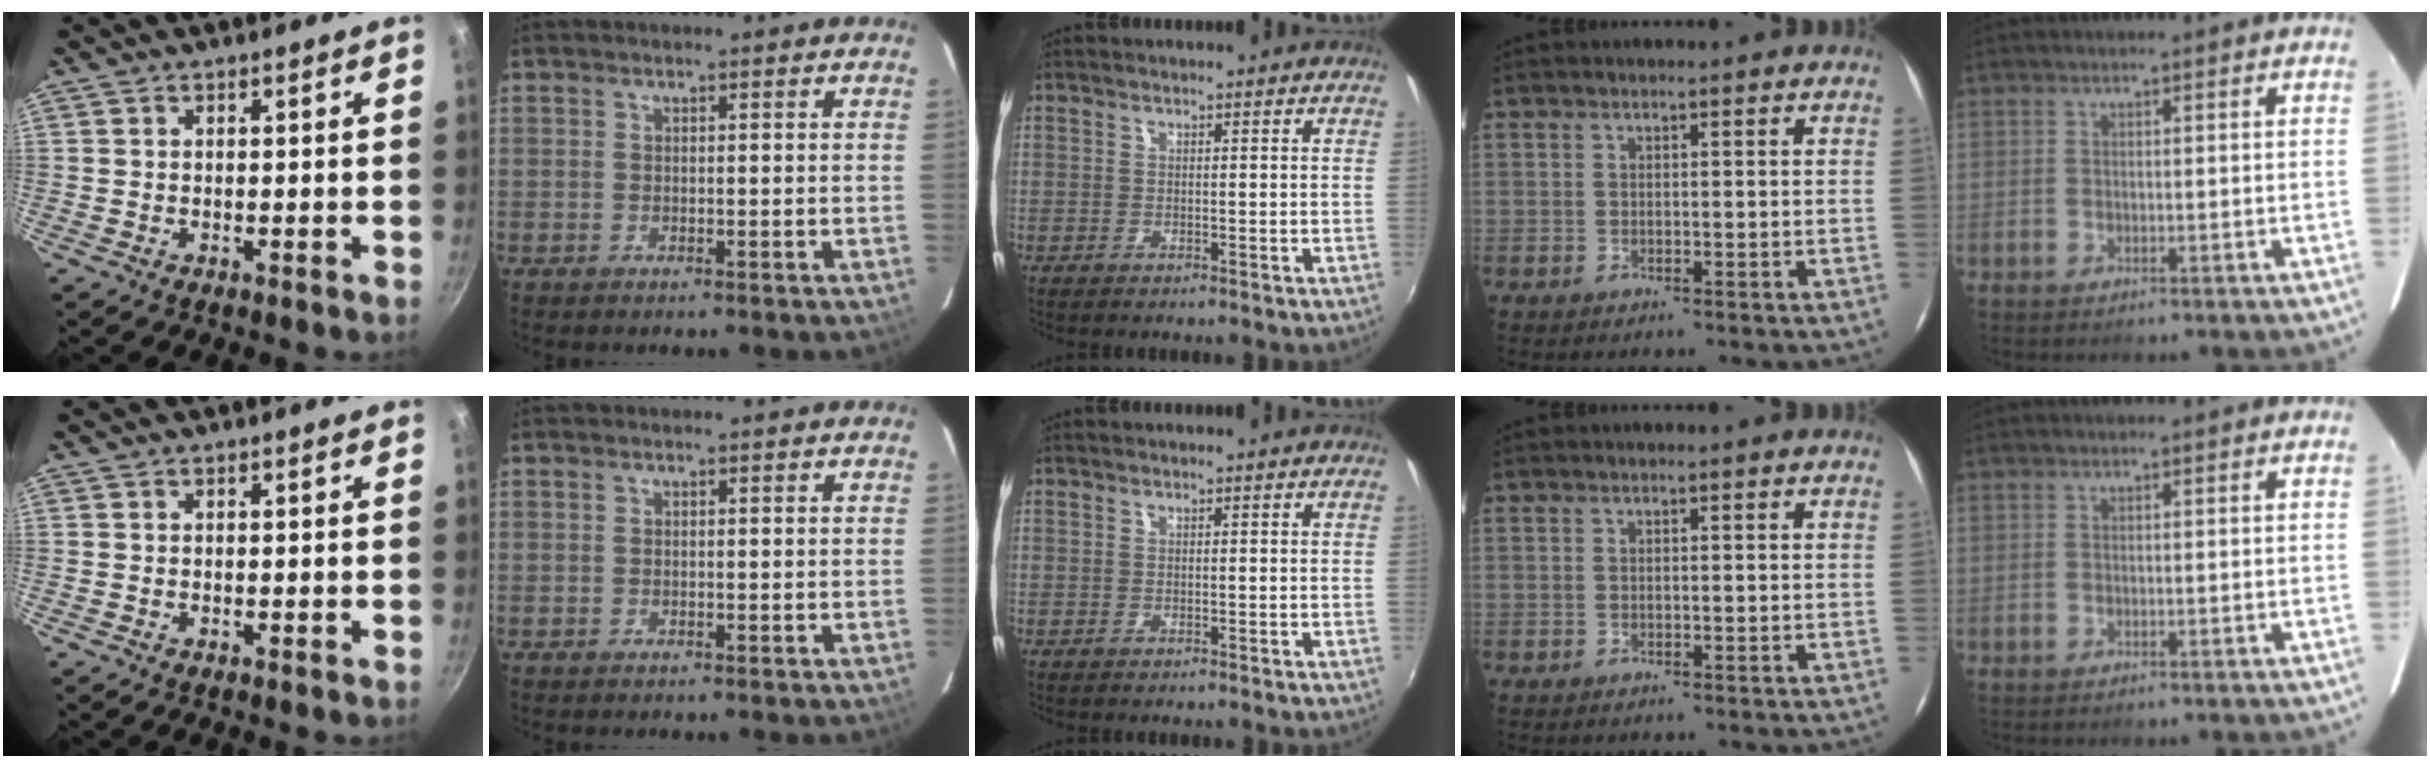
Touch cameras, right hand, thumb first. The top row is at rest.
{}